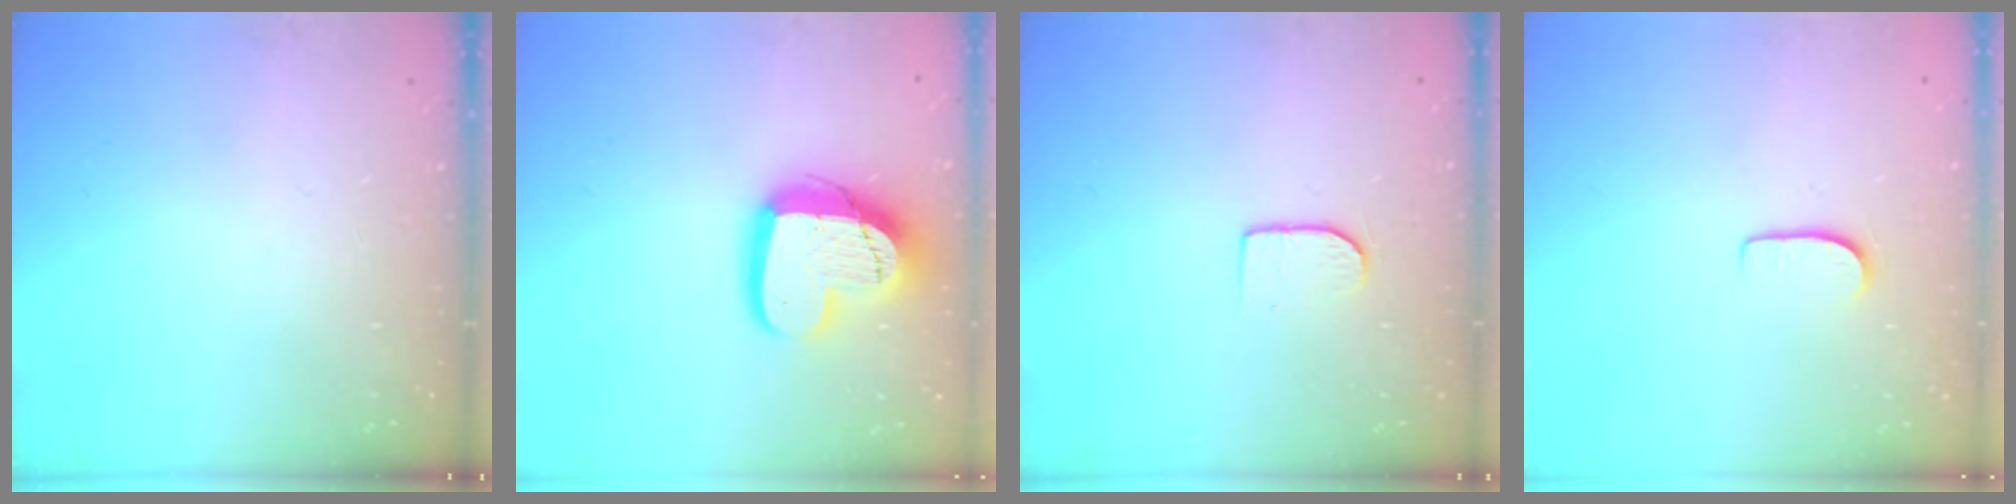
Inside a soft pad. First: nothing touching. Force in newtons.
{"total": 16.4, "press": 16.3, "slide": 1.4}
{"total": 6.0, "press": 5.9, "slide": 0.6}
{"total": 5.9, "press": 5.8, "slide": 0.6}